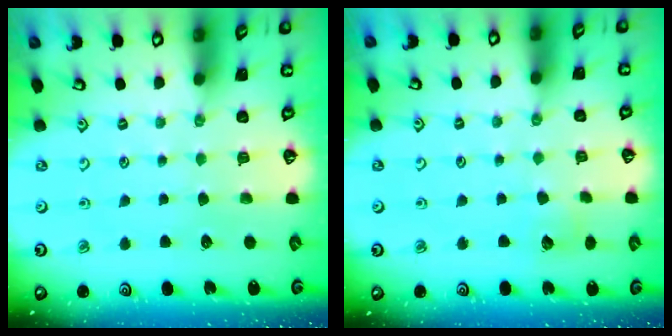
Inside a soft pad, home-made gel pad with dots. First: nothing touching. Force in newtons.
{"total": 5.1, "press": 5.1, "slide": 0.5}